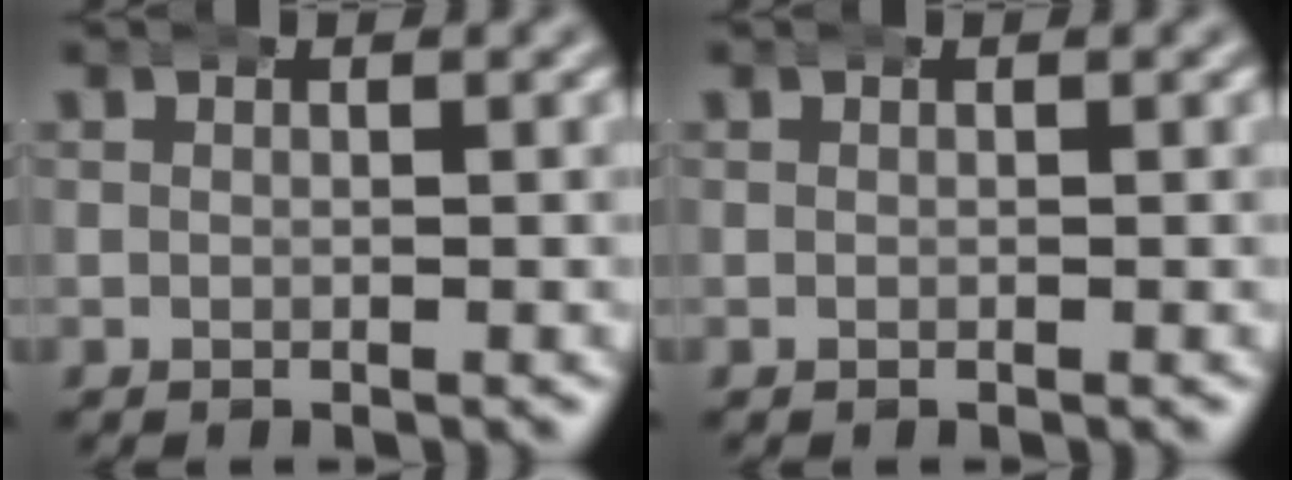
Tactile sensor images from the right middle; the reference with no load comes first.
{"total": 0.0}